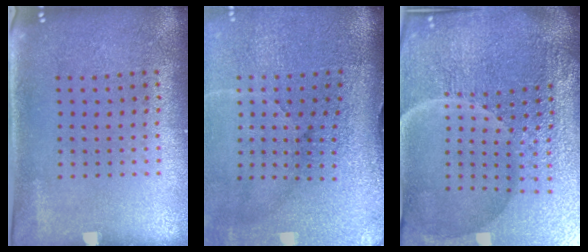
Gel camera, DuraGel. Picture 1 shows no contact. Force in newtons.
{"total": 5.0, "press": 3.9, "slide": 3.2}
{"total": 6.2, "press": 5.7, "slide": 2.5}